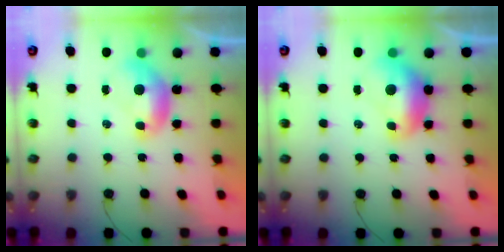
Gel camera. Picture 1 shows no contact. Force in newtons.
{"total": 1.6, "press": 1.4, "slide": 0.6}